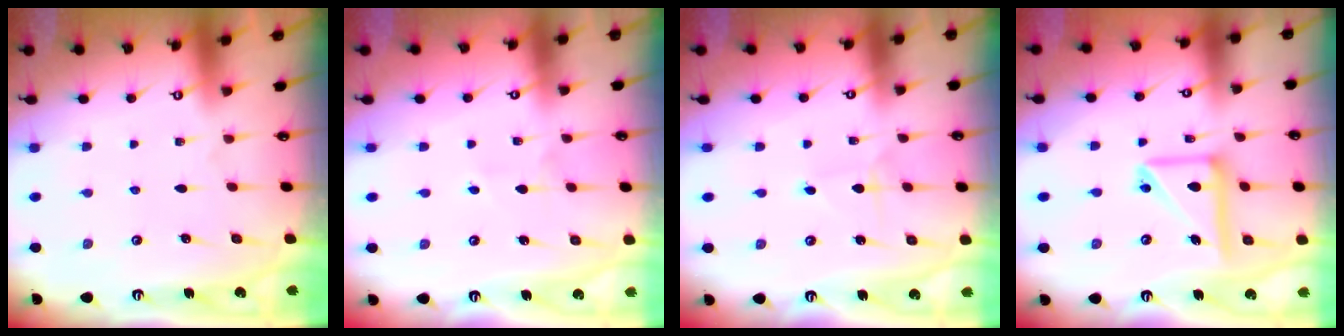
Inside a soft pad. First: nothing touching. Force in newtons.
{"total": 2.1, "press": 2.1, "slide": 0.2}
{"total": 1.6, "press": 1.6, "slide": 0.2}
{"total": 14.2, "press": 14.0, "slide": 2.1}